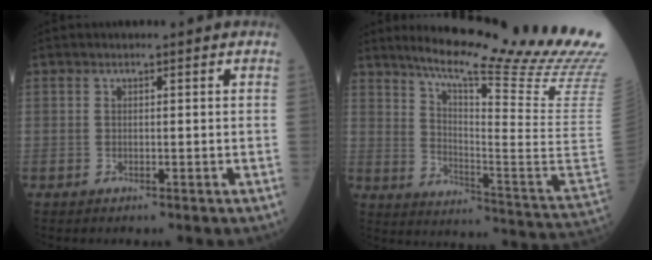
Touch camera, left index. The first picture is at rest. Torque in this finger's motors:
{"motor_torque": [0.36, -1.78, -0.01, 0.05]}